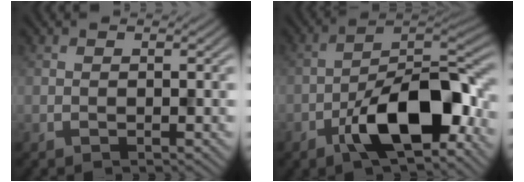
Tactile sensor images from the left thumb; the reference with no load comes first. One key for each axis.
{"total": 12.5, "fx": -5.9, "fy": 5.4, "fz": 9.6, "tx": -0.151, "ty": 0.005, "tz": -0.116}